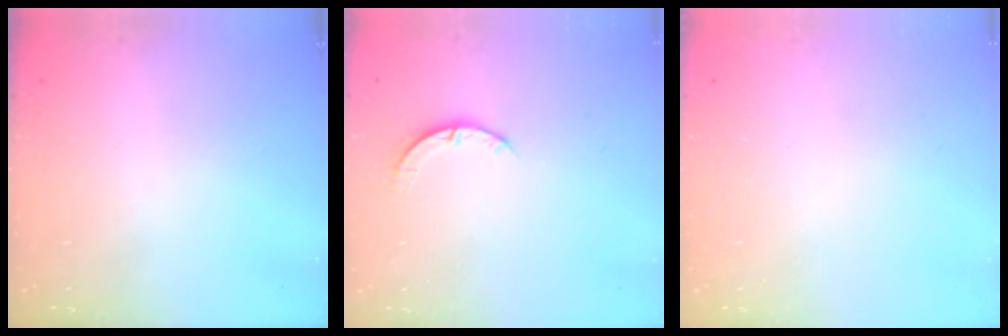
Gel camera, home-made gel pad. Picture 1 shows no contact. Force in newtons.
{"total": 2.9, "press": 2.9, "slide": 0.4}
{"total": 0.0}